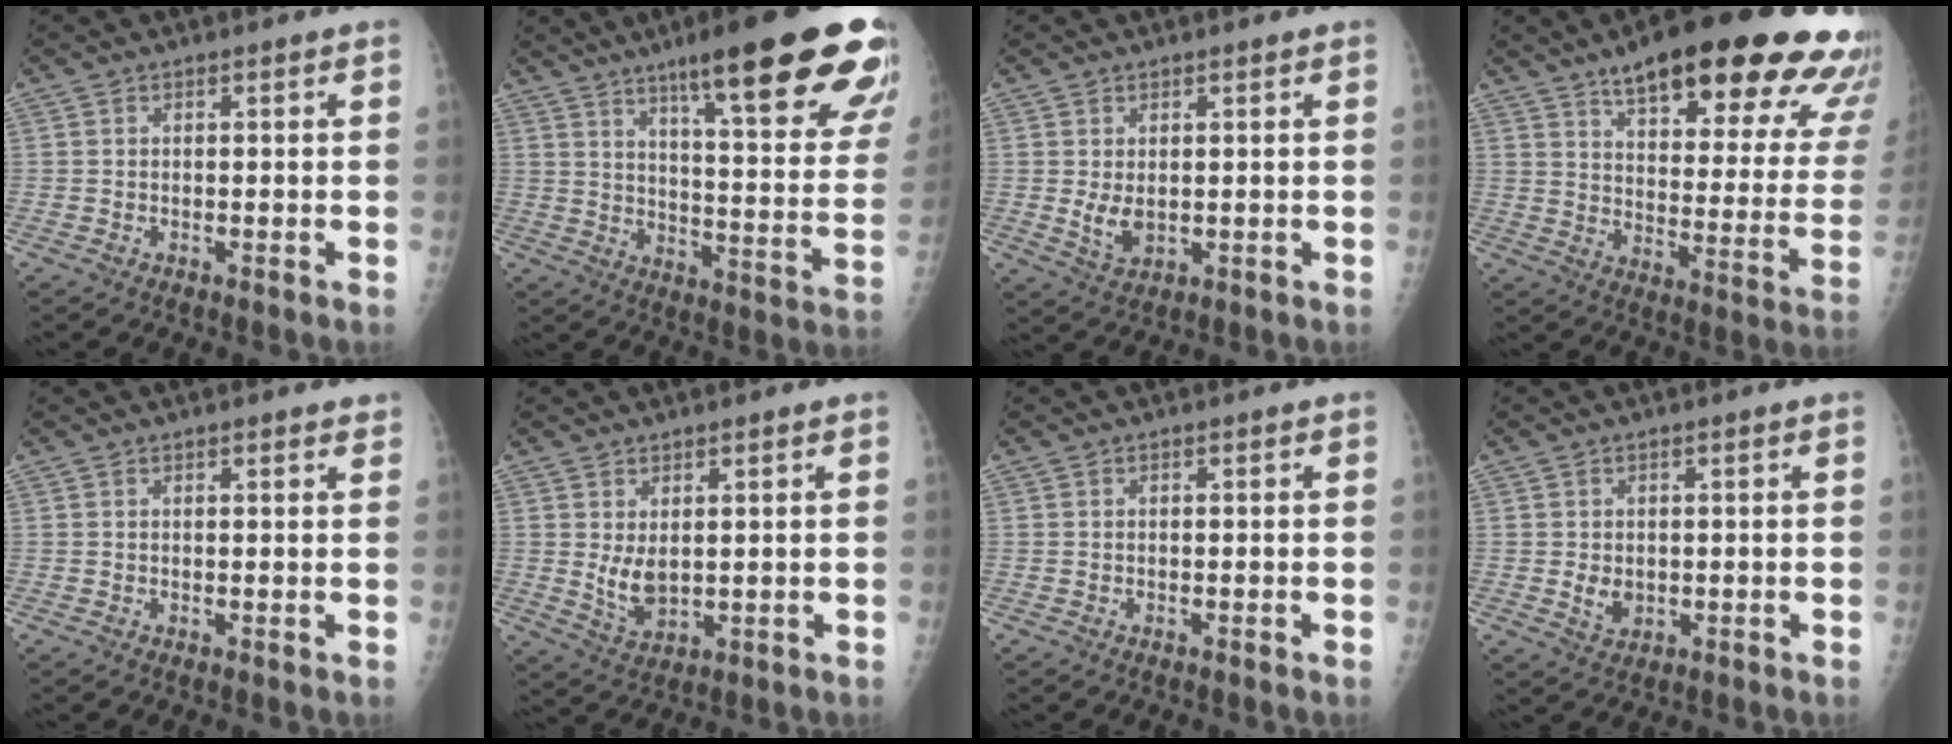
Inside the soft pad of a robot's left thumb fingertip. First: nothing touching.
{"total": 27.5, "force": [17.1, 4.4, 21.1], "torque": [-0.248, -0.057, 0.239]}
{"total": 3.8, "force": [0.6, 2.2, 3.1], "torque": [-0.049, -0.013, 0.020]}
{"total": 29.8, "force": [20.8, 8.2, 19.7], "torque": [-0.220, -0.075, 0.274]}
{"total": 2.3, "force": [1.8, 0.6, 1.2], "torque": [-0.005, 0.000, 0.020]}
{"total": 5.1, "force": [1.3, 2.7, 4.1], "torque": [-0.065, -0.021, 0.035]}
{"total": 0.0}
{"total": 3.0, "force": [0.1, 2.2, 1.9], "torque": [-0.026, -0.005, 0.011]}